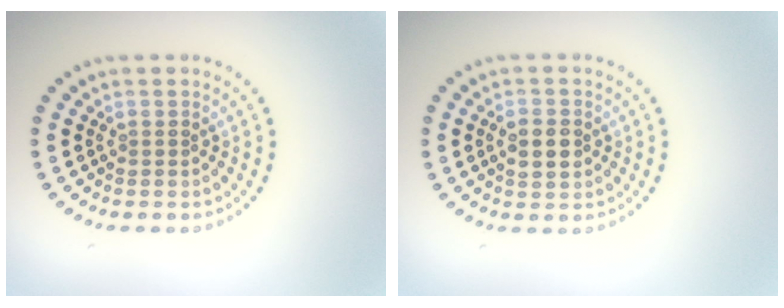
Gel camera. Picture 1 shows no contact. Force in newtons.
{"total": 2.6, "press": 2.6, "slide": 0.1}